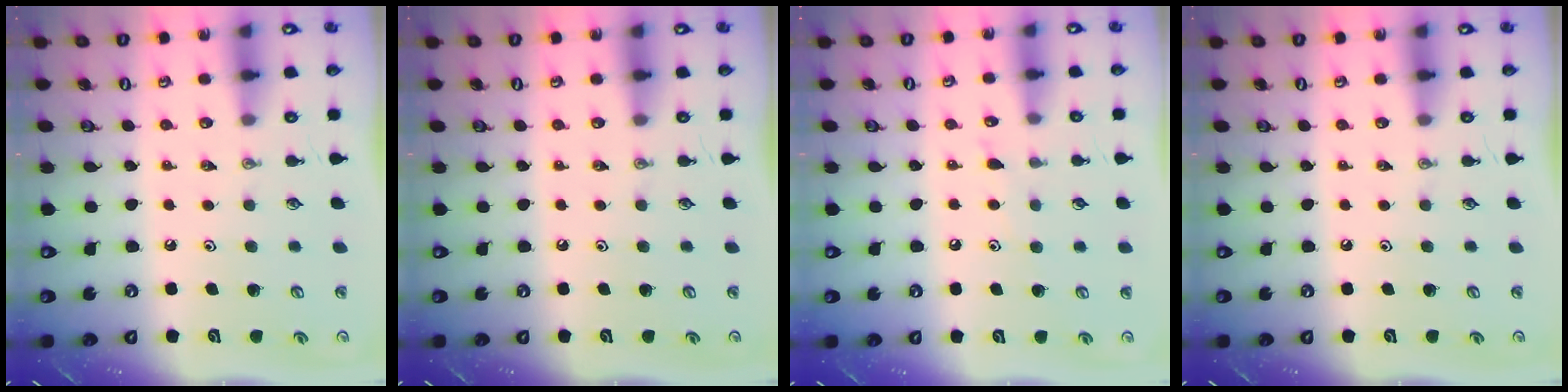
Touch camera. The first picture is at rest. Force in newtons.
{"total": 0.0}
{"total": 5.0, "press": 5.0, "slide": 0.4}
{"total": 0.0}